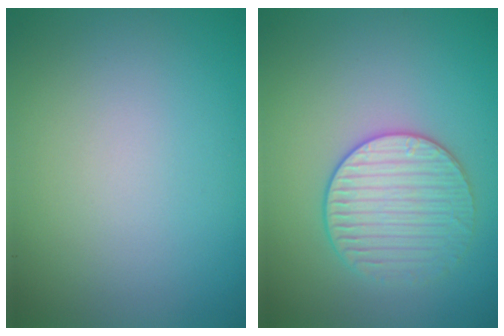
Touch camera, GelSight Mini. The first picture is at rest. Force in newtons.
{"total": 3.2, "press": 3.2, "slide": 0.3}